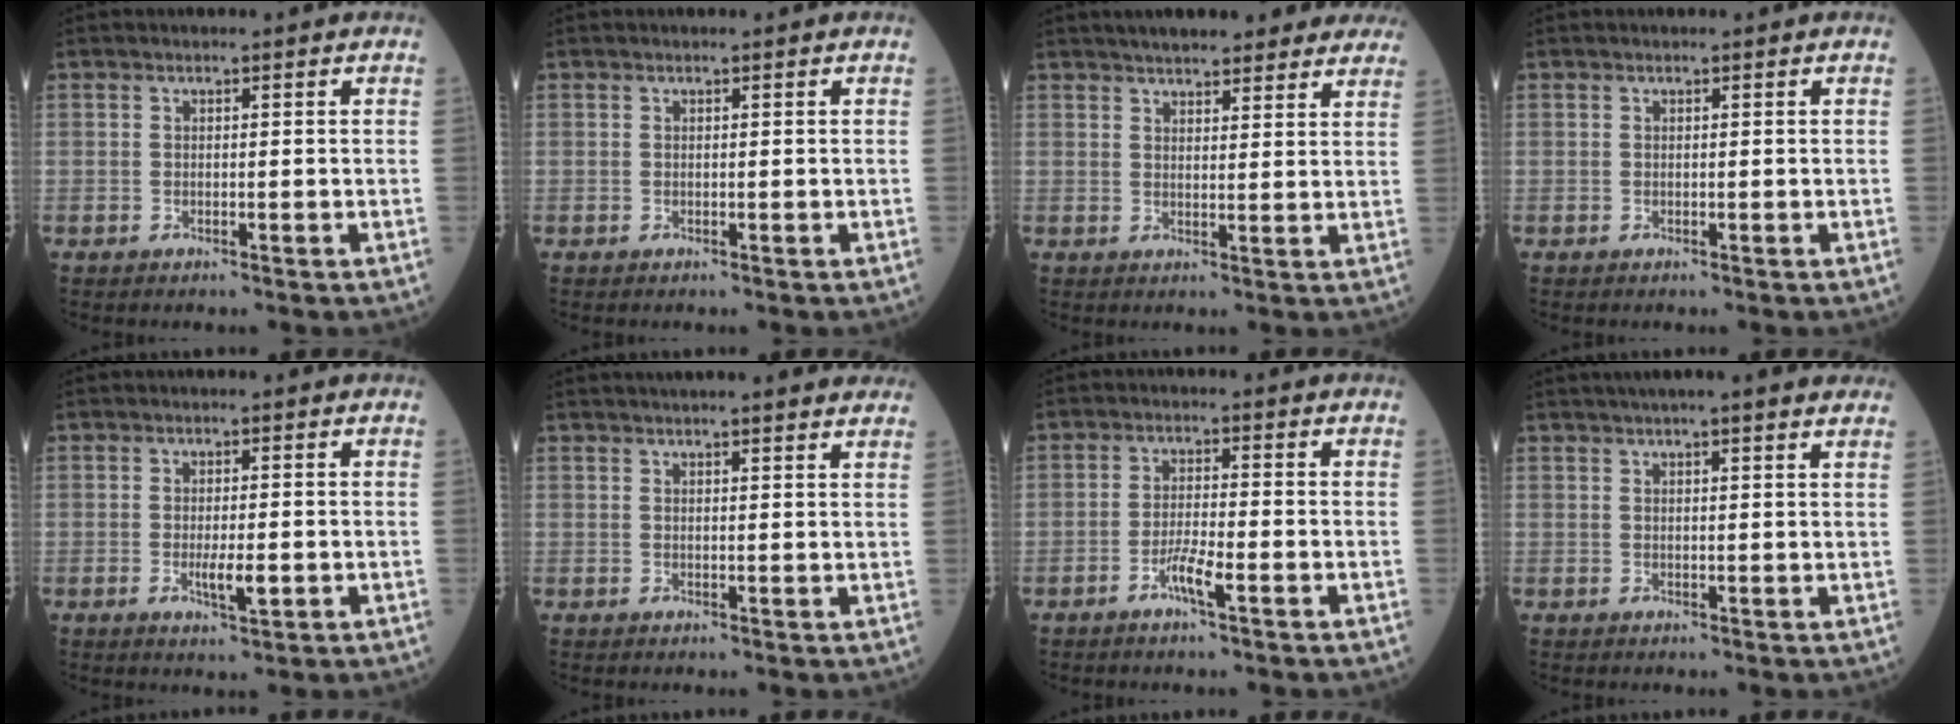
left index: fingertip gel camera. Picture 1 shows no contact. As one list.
[{"total": 0.0}, {"total": 14.7, "force": [12.8, 3.5, 6.2], "torque": [-0.065, 0.027, 0.156]}, {"total": 0.0}, {"total": 3.4, "force": [-0.8, 0.8, 3.2], "torque": [-0.062, -0.004, -0.009]}, {"total": 12.5, "force": [11.3, 1.2, 5.2], "torque": [-0.063, 0.029, 0.130]}, {"total": 3.6, "force": [-1.9, 0.1, 3.1], "torque": [-0.063, -0.003, -0.038]}, {"total": 10.1, "force": [8.5, 0.7, 5.4], "torque": [-0.071, 0.029, 0.098]}]